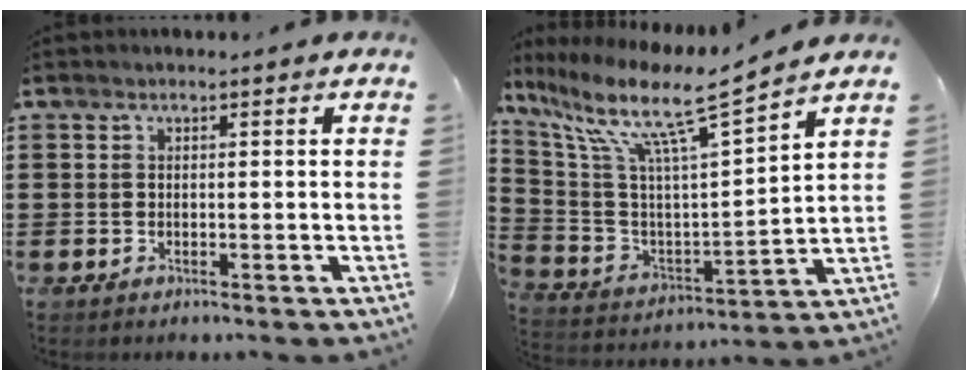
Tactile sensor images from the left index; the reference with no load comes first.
{"total": 11.4, "force": [8.0, 1.1, 8.1], "torque": [-0.185, -0.047, 0.125]}